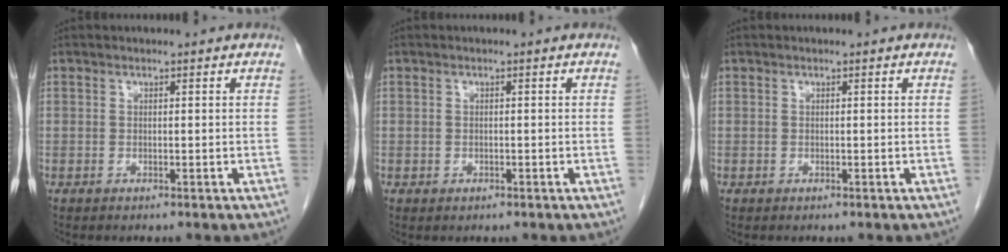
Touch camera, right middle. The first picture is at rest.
{"total": 0.6, "force": [-0.2, 0.5, 0.2], "torque": [-0.007, 0.001, -0.001]}
{"total": 0.0}